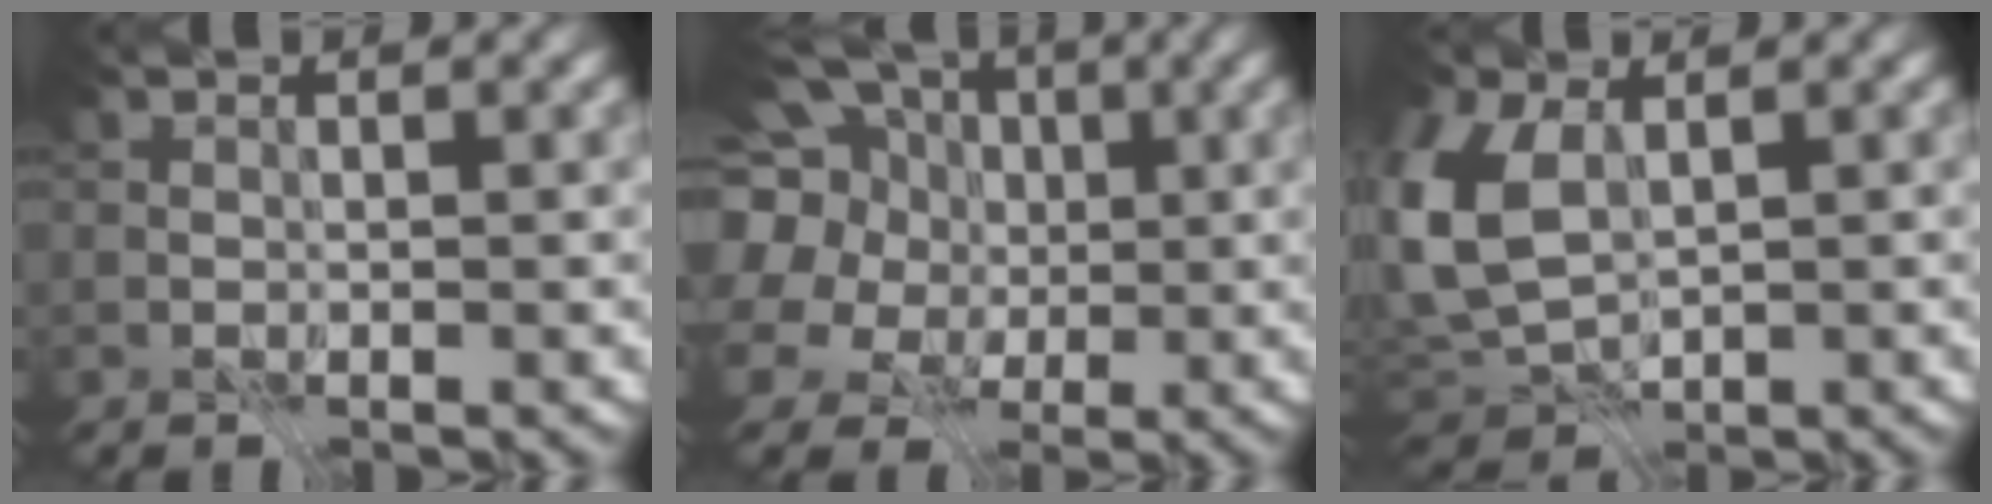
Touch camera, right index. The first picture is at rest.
{"total": 15.5, "force": [5.4, 12.2, 8.0], "torque": [-0.188, 0.034, 0.066]}
{"total": 6.7, "force": [1.0, 4.3, 5.0], "torque": [-0.142, 0.001, 0.015]}